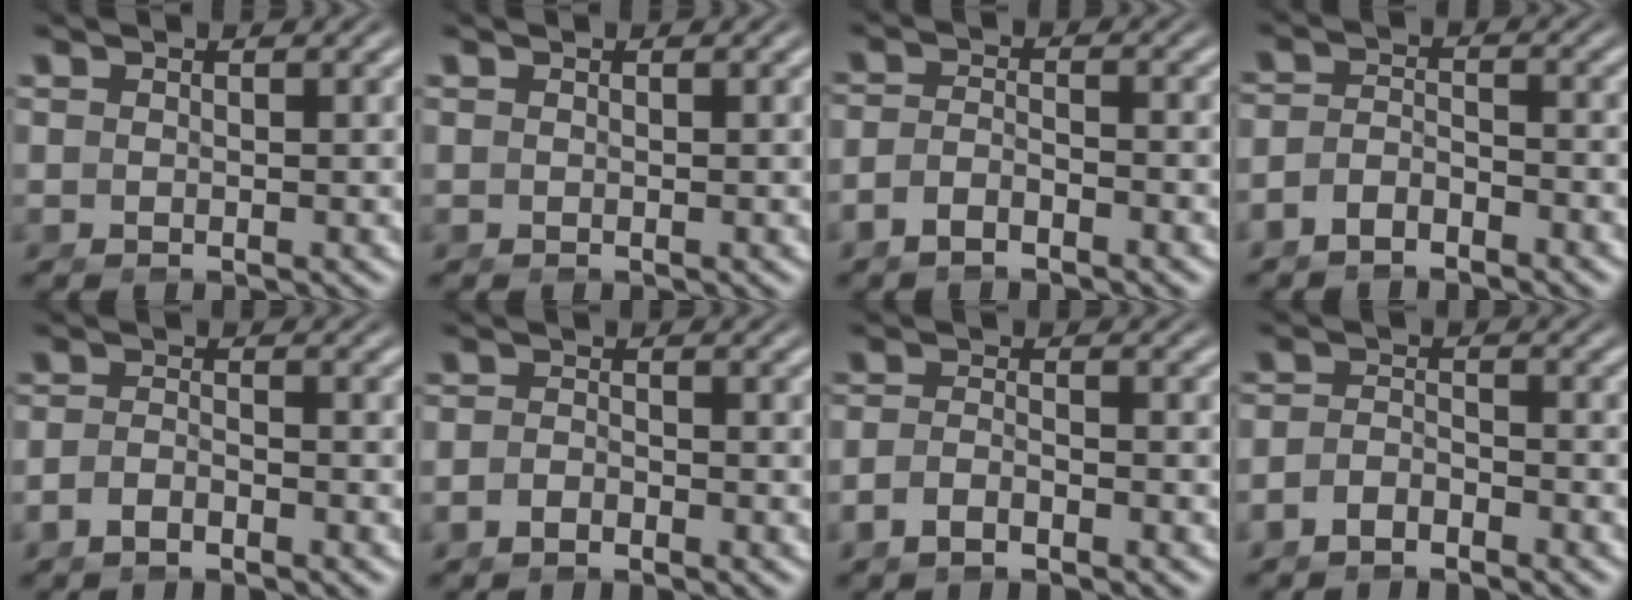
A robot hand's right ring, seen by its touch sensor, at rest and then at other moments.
{"total": 0.0}
{"total": 2.8, "force": [-2.2, 1.0, 1.3], "torque": [-0.029, -0.010, -0.037]}
{"total": 3.4, "force": [-2.8, 1.7, 1.0], "torque": [-0.020, -0.012, -0.047]}
{"total": 2.3, "force": [-2.0, 0.5, 1.0], "torque": [-0.021, -0.007, -0.033]}
{"total": 1.8, "force": [-1.6, 0.5, 0.5], "torque": [-0.012, -0.008, -0.029]}
{"total": 2.4, "force": [-2.0, 0.7, 1.3], "torque": [-0.029, -0.009, -0.032]}
{"total": 3.0, "force": [-2.5, 1.4, 0.8], "torque": [-0.018, -0.013, -0.041]}